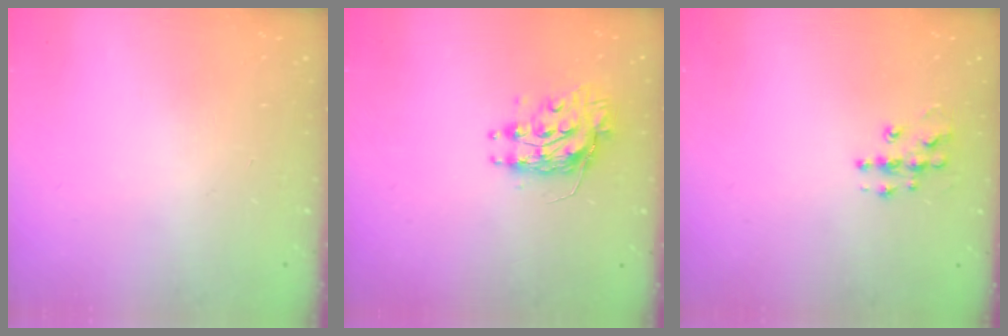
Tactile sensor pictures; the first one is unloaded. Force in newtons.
{"total": 9.3, "press": 9.2, "slide": 0.6}
{"total": 8.3, "press": 8.2, "slide": 0.5}